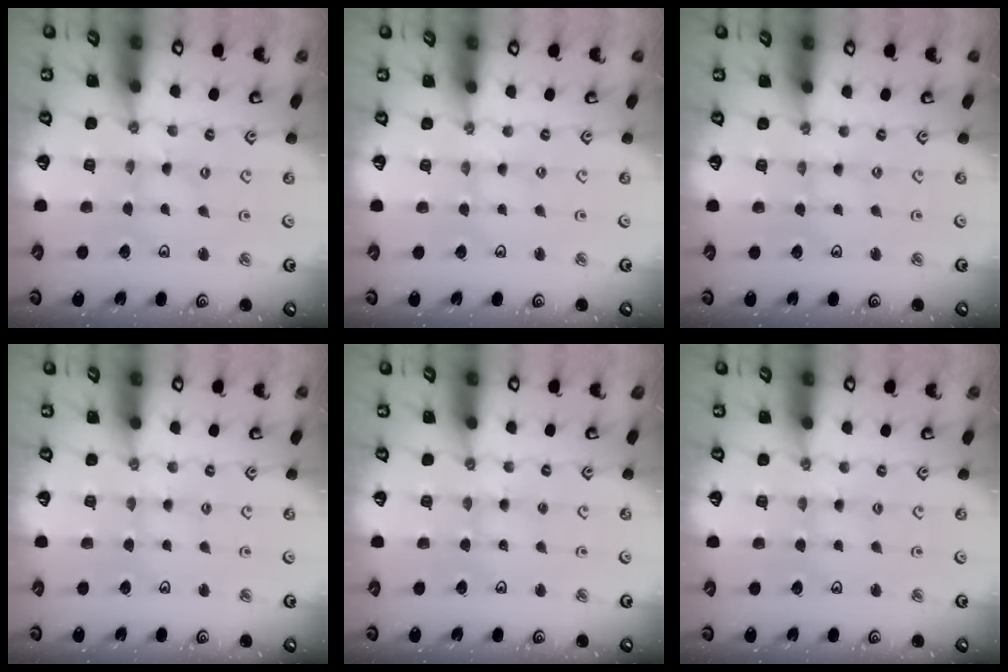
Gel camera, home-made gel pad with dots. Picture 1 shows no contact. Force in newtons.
{"total": 0.6, "press": 0.6, "slide": 0.1}
{"total": 0.0}
{"total": 2.8, "press": 2.8, "slide": 0.3}
{"total": 2.9, "press": 2.9, "slide": 0.3}
{"total": 1.9, "press": 1.9, "slide": 0.4}